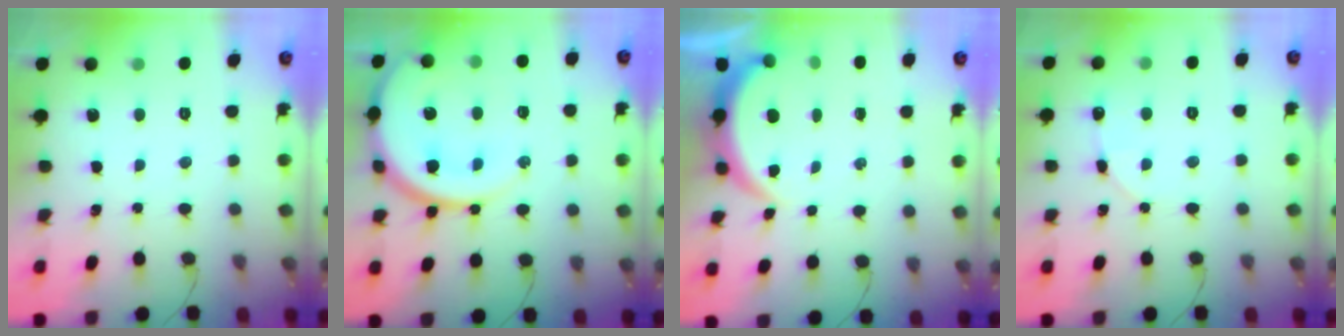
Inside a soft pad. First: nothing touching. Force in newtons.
{"total": 19.6, "press": 19.6, "slide": 1.9}
{"total": 4.5, "press": 4.4, "slide": 0.5}
{"total": 5.2, "press": 4.7, "slide": 2.2}